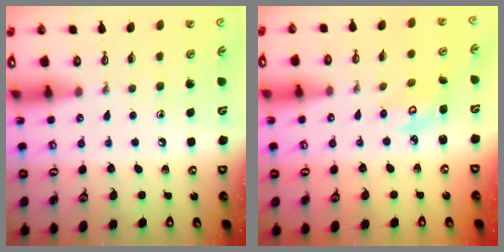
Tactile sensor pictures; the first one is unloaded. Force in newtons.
{"total": 3.7, "press": 3.7, "slide": 0.3}